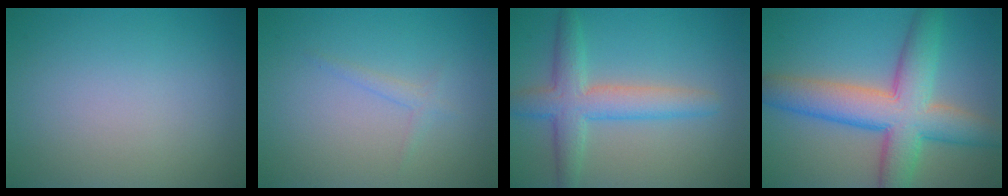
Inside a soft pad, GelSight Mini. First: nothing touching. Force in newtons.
{"total": 1.0, "press": 1.0, "slide": 0.1}
{"total": 4.9, "press": 4.9, "slide": 0.1}
{"total": 9.2, "press": 9.2, "slide": 0.3}